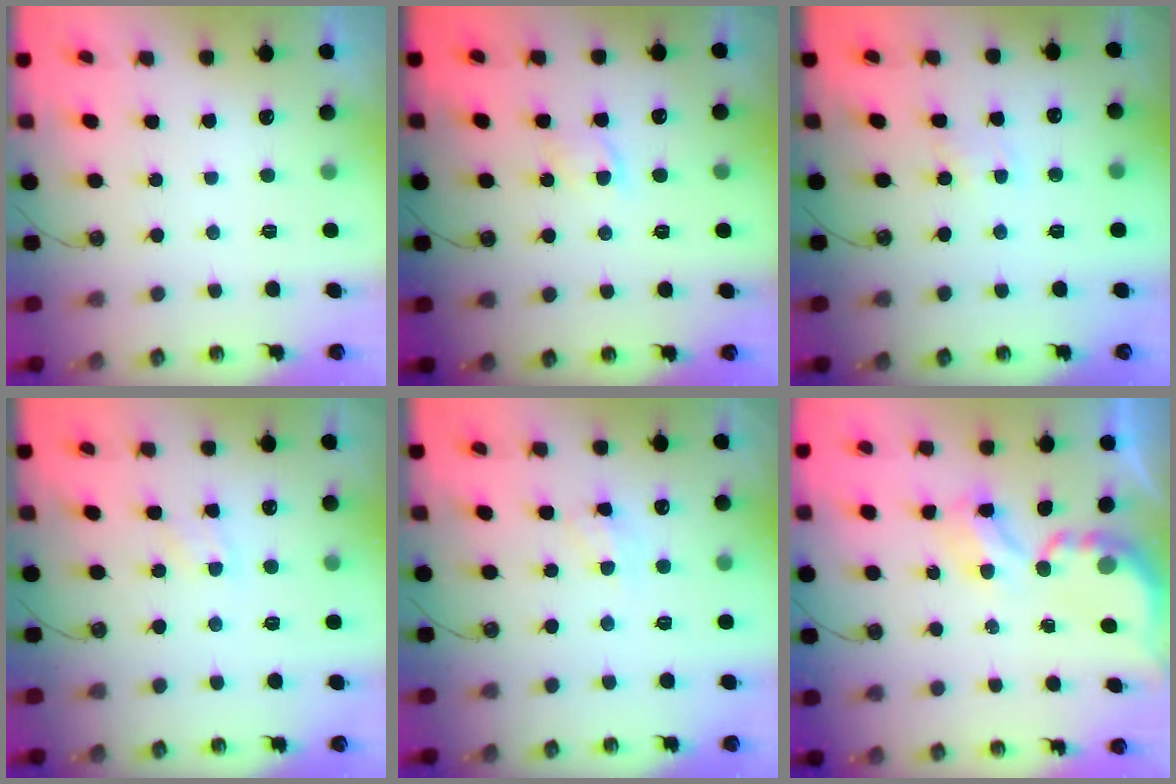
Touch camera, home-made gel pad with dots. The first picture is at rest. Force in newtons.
{"total": 3.5, "press": 3.5, "slide": 0.5}
{"total": 2.0, "press": 2.0, "slide": 0.3}
{"total": 5.0, "press": 4.9, "slide": 0.6}
{"total": 6.0, "press": 5.9, "slide": 0.7}
{"total": 4.0, "press": 4.0, "slide": 0.2}